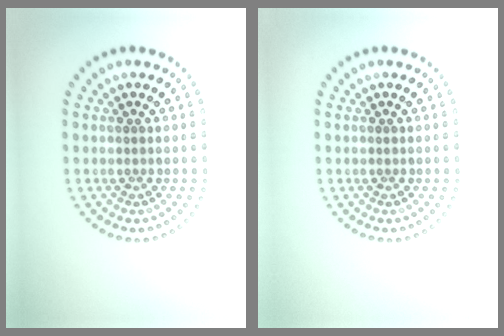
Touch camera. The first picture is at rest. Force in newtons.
{"total": 0.0}